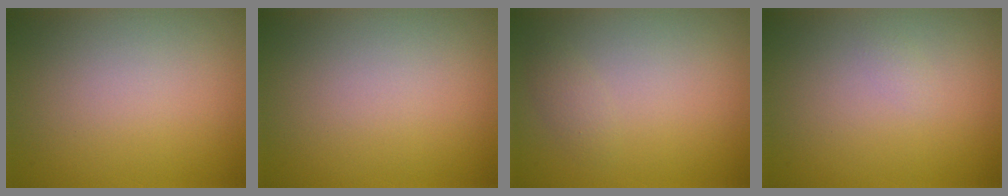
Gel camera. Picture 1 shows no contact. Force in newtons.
{"total": 0.0}
{"total": 1.1, "press": 1.1, "slide": 0.1}
{"total": 0.5, "press": 0.5, "slide": 0.0}